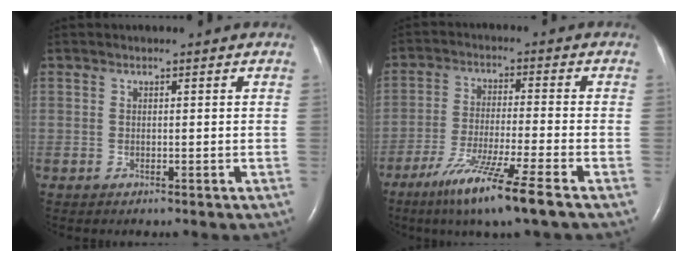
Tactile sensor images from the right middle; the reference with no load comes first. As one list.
[{"total": 10.8, "force": [-6.9, -1.1, 8.2], "torque": [-0.158, -0.038, -0.126]}]